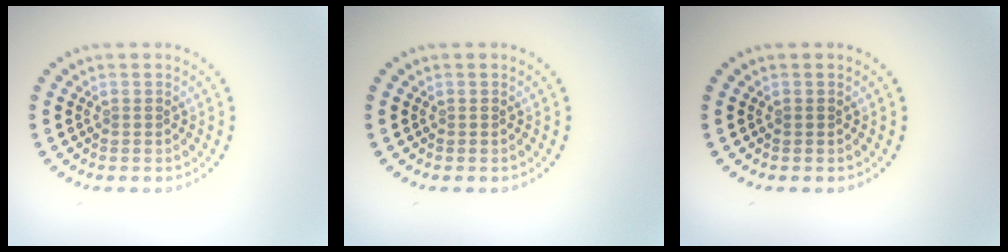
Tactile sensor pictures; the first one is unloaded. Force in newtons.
{"total": 0.0}
{"total": 0.5, "press": 0.5, "slide": 0.1}